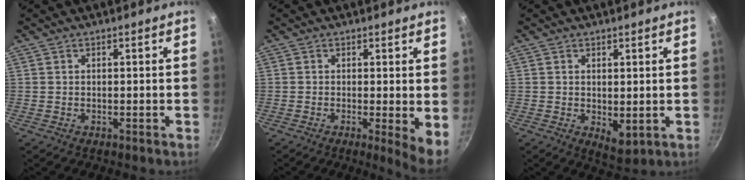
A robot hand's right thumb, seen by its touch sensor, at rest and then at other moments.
{"total": 5.1, "force": [-0.2, 1.1, 4.9], "torque": [-0.065, -0.016, -0.005]}
{"total": 4.2, "force": [0.4, 2.4, 3.4], "torque": [-0.045, -0.018, 0.009]}